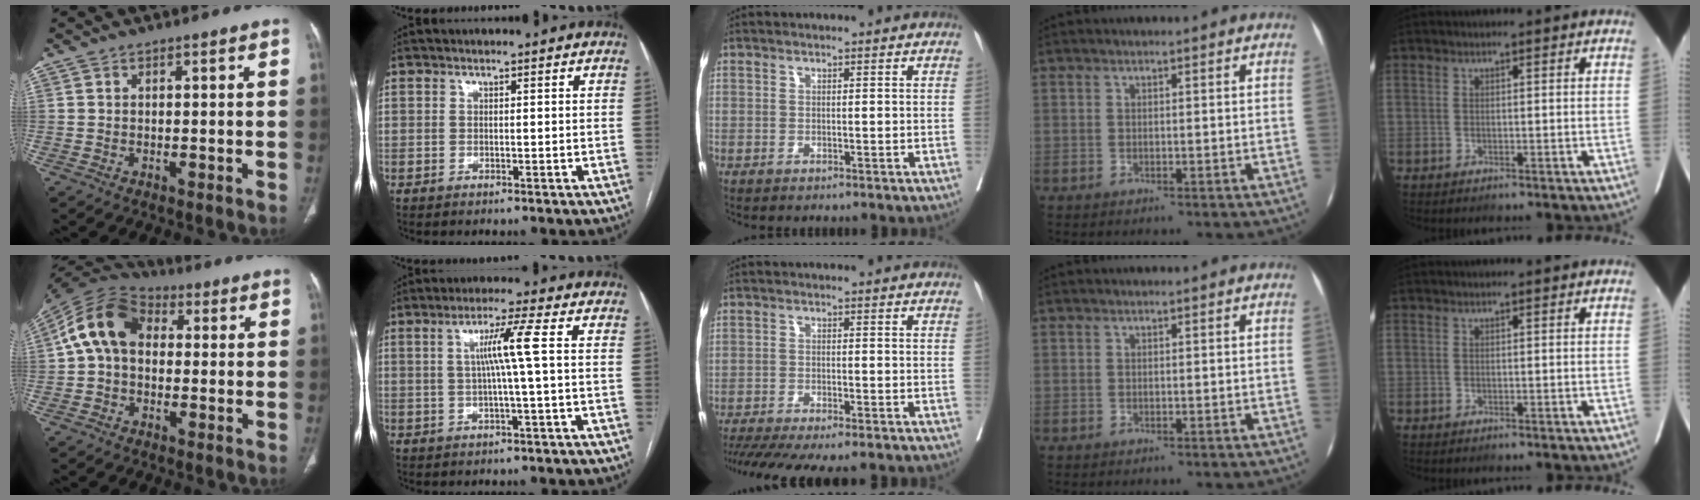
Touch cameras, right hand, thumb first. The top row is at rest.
{"thumb": {"total": 12.6, "force": [1.3, 9.2, 8.4], "torque": [-0.144, 0.037, 0.009]}, "index": {"total": 5.7, "force": [0.7, -1.3, 5.5], "torque": [-0.100, 0.007, 0.016]}, "middle": {"total": 14.2, "force": [-12.1, 2.2, 7.1], "torque": [-0.134, -0.023, -0.172]}}